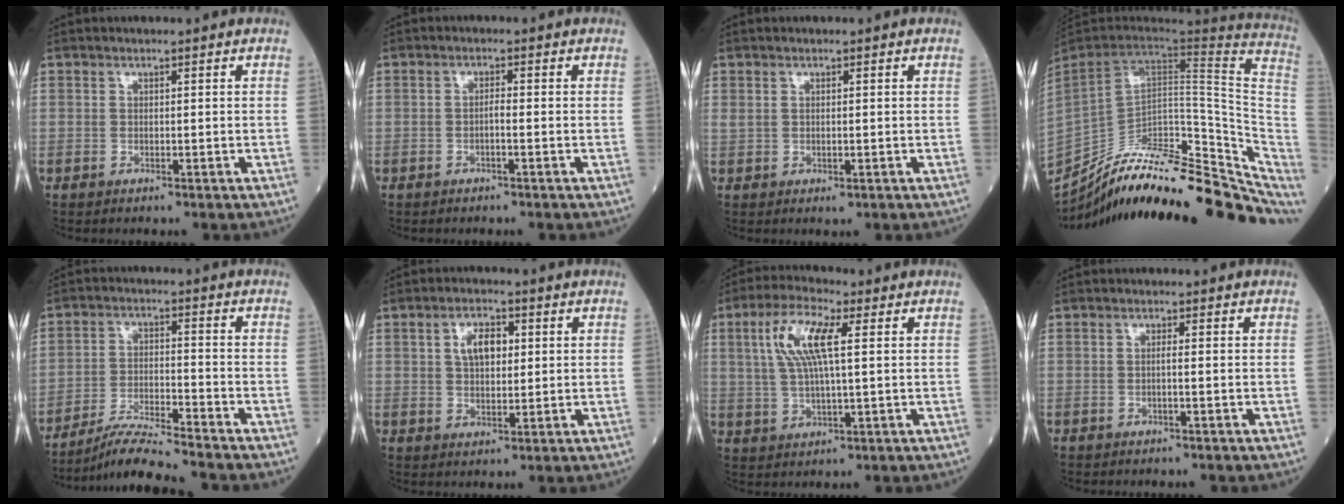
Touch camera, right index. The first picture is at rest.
{"total": 1.1, "force": [-0.3, 0.1, 1.1], "torque": [-0.021, 0.003, -0.004]}
{"total": 1.6, "force": [0.4, 0.7, 1.4], "torque": [-0.038, 0.005, 0.018]}
{"total": 30.7, "force": [-25.3, 8.5, 15.2], "torque": [-0.170, -0.005, -0.353]}
{"total": 8.2, "force": [-7.6, -1.3, 2.9], "torque": [-0.055, -0.018, -0.140]}
{"total": 5.2, "force": [1.4, 2.7, 4.2], "torque": [-0.076, 0.010, 0.026]}
{"total": 9.1, "force": [2.5, 2.0, 8.5], "torque": [-0.181, 0.013, 0.050]}
{"total": 0.6, "force": [0.2, -0.1, 0.6], "torque": [-0.014, 0.001, 0.004]}